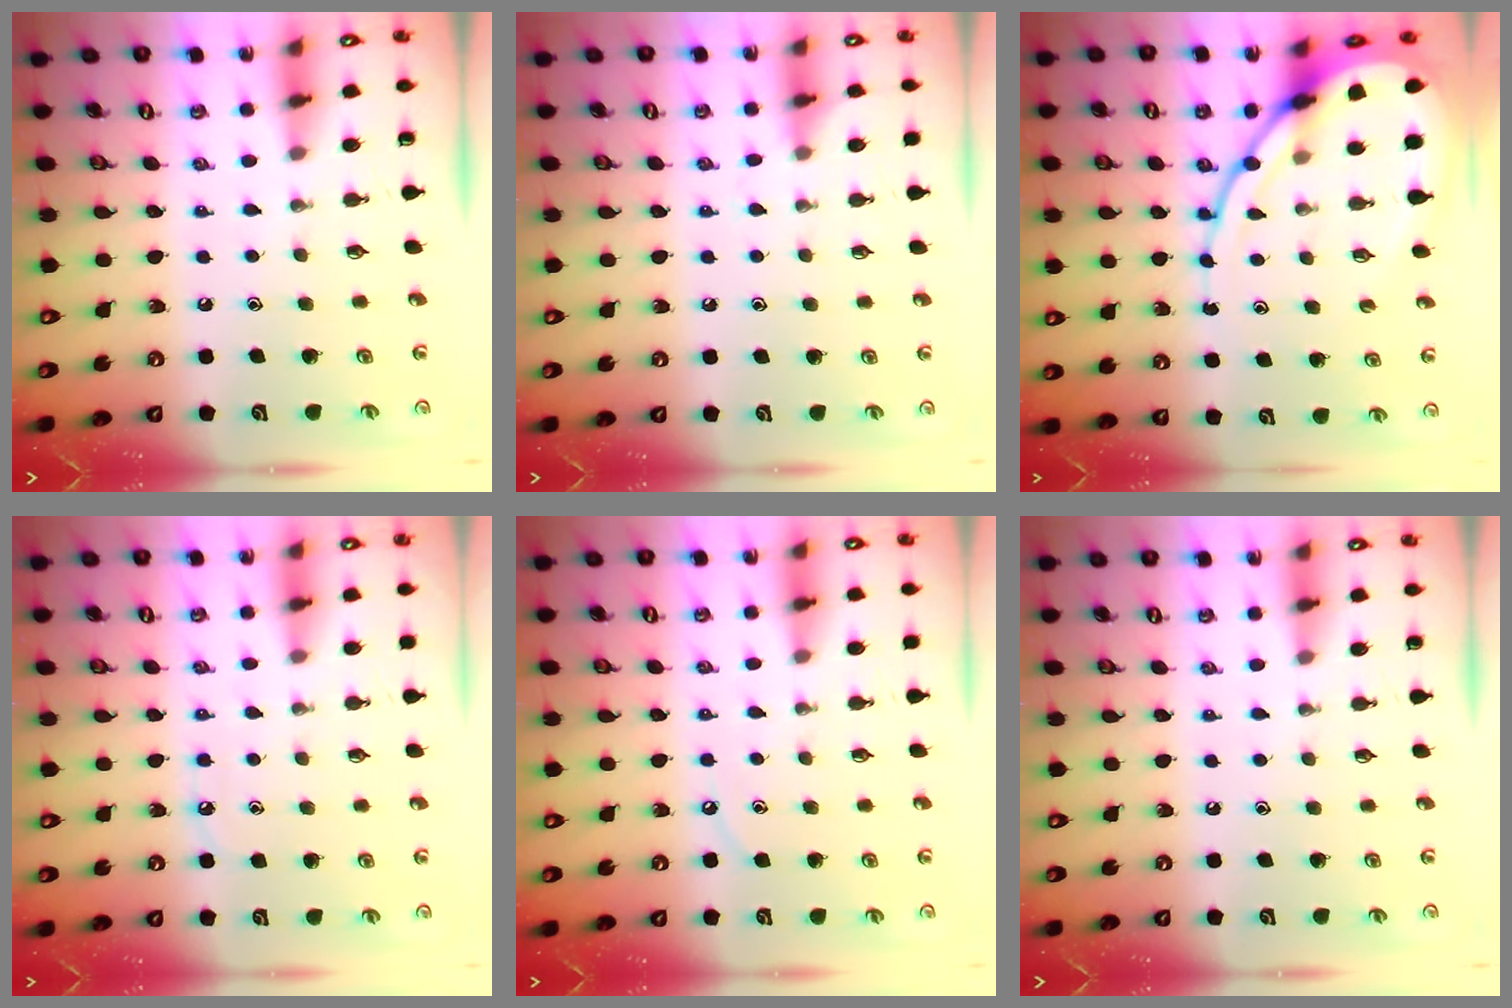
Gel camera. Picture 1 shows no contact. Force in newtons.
{"total": 5.7, "press": 5.6, "slide": 0.8}
{"total": 13.9, "press": 13.8, "slide": 1.3}
{"total": 4.2, "press": 4.1, "slide": 0.6}
{"total": 3.4, "press": 3.3, "slide": 0.4}
{"total": 0.0}